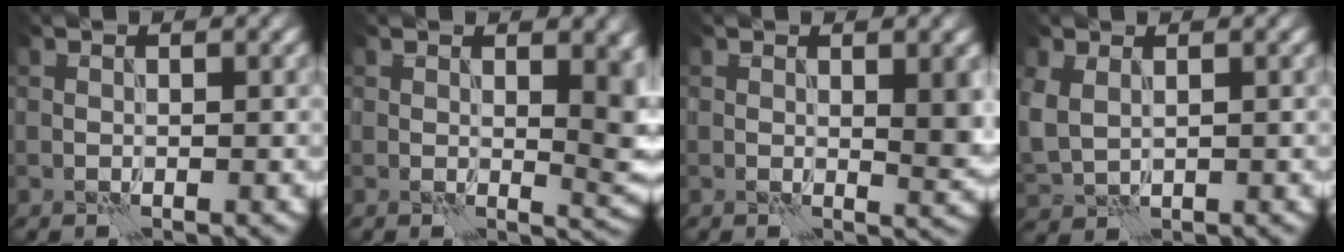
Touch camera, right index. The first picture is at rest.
{"total": 5.6, "force": [1.5, 2.4, 4.9], "torque": [-0.066, -0.002, 0.027]}
{"total": 2.9, "force": [0.7, 0.9, 2.7], "torque": [-0.039, -0.001, 0.015]}
{"total": 3.1, "force": [1.0, 2.2, 2.1], "torque": [-0.067, -0.004, 0.025]}